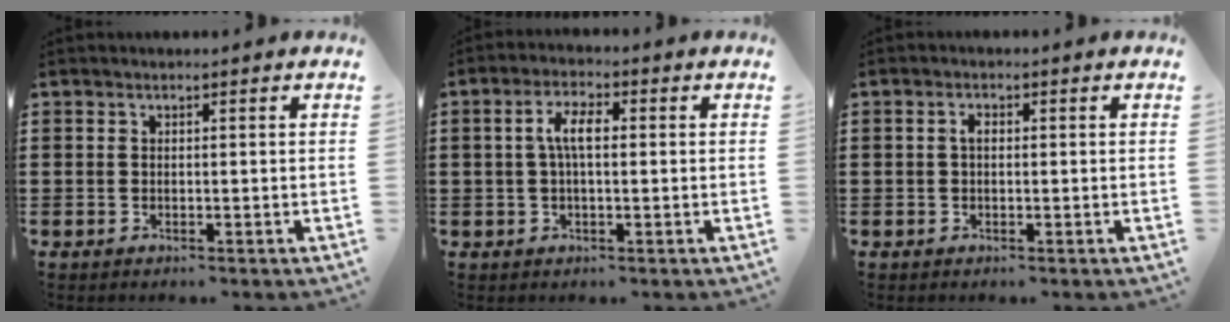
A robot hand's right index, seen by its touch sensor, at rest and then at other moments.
{"total": 4.4, "force": [0.2, 1.7, 4.1], "torque": [-0.086, 0.004, -0.002]}
{"total": 1.5, "force": [0.1, 0.7, 1.3], "torque": [-0.027, 0.005, 0.000]}